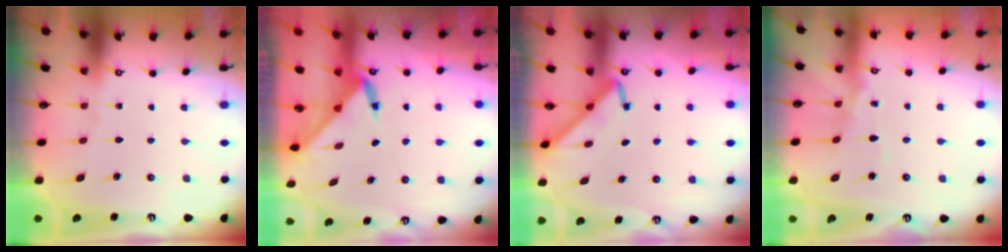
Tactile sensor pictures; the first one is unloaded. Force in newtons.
{"total": 3.4, "press": 3.4, "slide": 0.4}
{"total": 4.0, "press": 4.0, "slide": 0.5}
{"total": 8.4, "press": 8.4, "slide": 0.7}